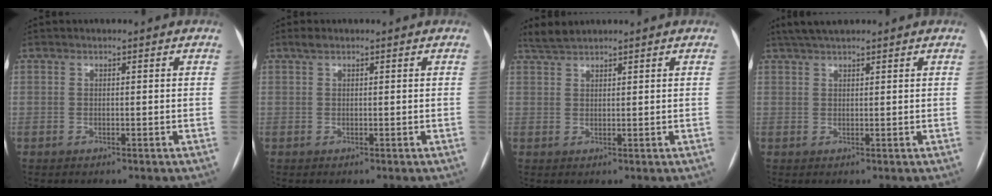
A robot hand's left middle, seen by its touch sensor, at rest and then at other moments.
{"total": 1.1, "force": [0.8, 0.3, 0.7], "torque": [-0.016, 0.014, 0.016]}
{"total": 2.5, "force": [2.4, 0.1, 0.5], "torque": [-0.015, 0.015, 0.050]}
{"total": 4.6, "force": [3.8, 0.7, 2.5], "torque": [-0.043, 0.029, 0.068]}